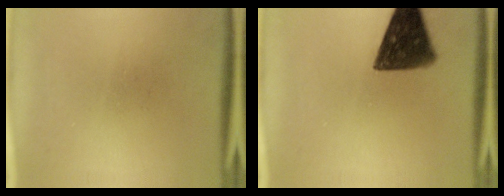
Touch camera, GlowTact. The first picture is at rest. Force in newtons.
{"total": 12.2}